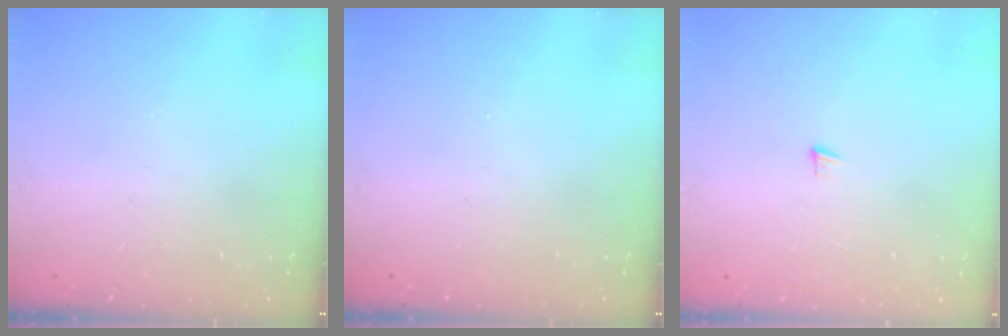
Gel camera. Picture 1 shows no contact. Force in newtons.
{"total": 0.0}
{"total": 5.2, "press": 5.2, "slide": 0.3}